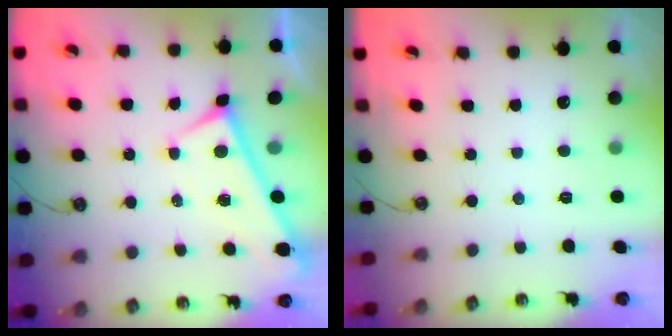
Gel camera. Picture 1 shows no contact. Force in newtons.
{"total": 0.0}